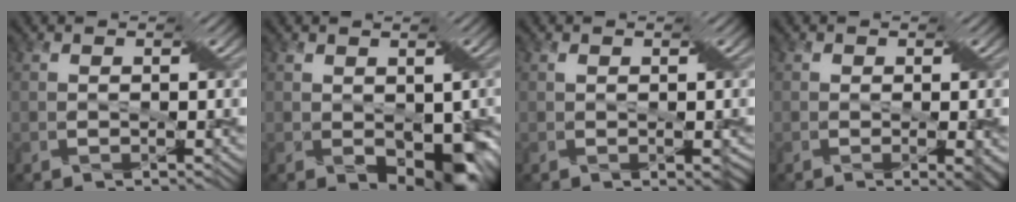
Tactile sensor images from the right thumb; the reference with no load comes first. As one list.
[{"total": 7.3, "force": [-1.5, 4.6, 5.5], "torque": [-0.091, -0.032, -0.009]}, {"total": 2.2, "force": [0.1, 1.3, 1.8], "torque": [-0.021, -0.003, 0.006]}, {"total": 4.4, "force": [-1.4, 1.9, 3.7], "torque": [-0.044, -0.015, -0.012]}]